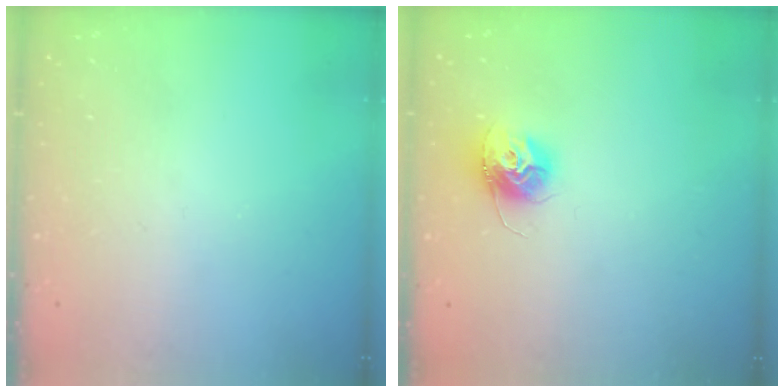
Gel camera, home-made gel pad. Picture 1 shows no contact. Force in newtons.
{"total": 11.1, "press": 11.1, "slide": 0.9}